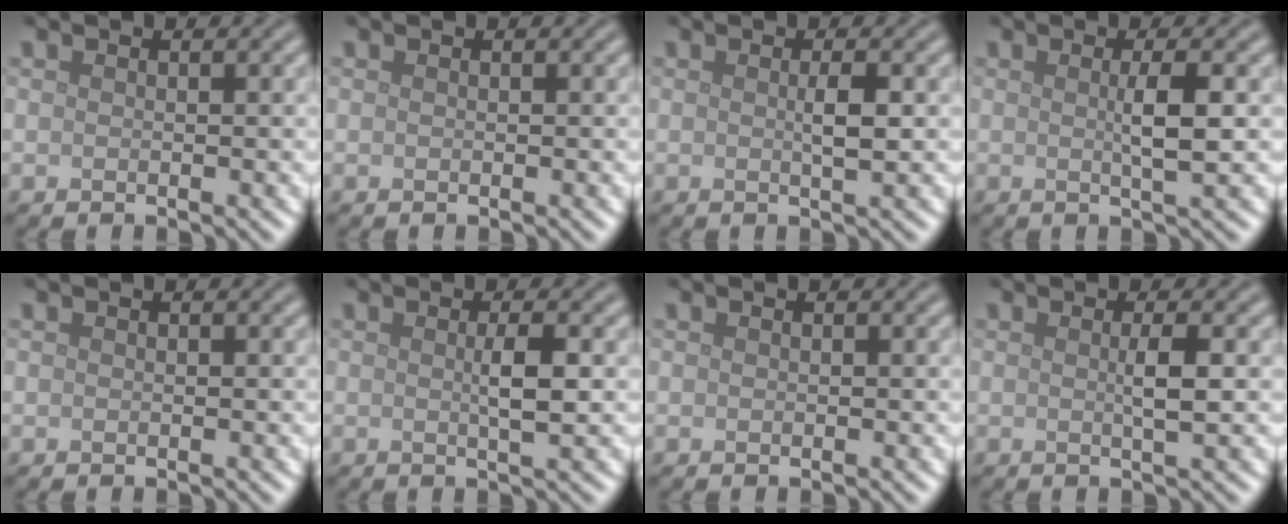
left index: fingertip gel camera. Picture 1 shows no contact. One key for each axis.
{"total": 0.0}
{"total": 1.8, "fx": 0.1, "fy": 0.2, "fz": 1.8, "tx": -0.033, "ty": 0.002, "tz": 0.000}
{"total": 2.8, "fx": 0.1, "fy": 0.4, "fz": 2.8, "tx": -0.047, "ty": 0.001, "tz": 0.000}
{"total": 0.0}
{"total": 2.3, "fx": 0.1, "fy": 0.3, "fz": 2.3, "tx": -0.042, "ty": 0.001, "tz": 0.001}
{"total": 0.0}
{"total": 2.1, "fx": 0.1, "fy": 0.3, "fz": 2.0, "tx": -0.037, "ty": 0.002, "tz": -0.001}